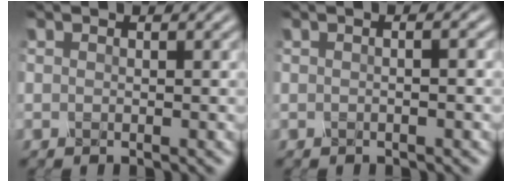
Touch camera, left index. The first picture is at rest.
{"total": 1.7, "force": [0.2, 0.6, 1.6], "torque": [-0.011, -0.004, -0.008]}